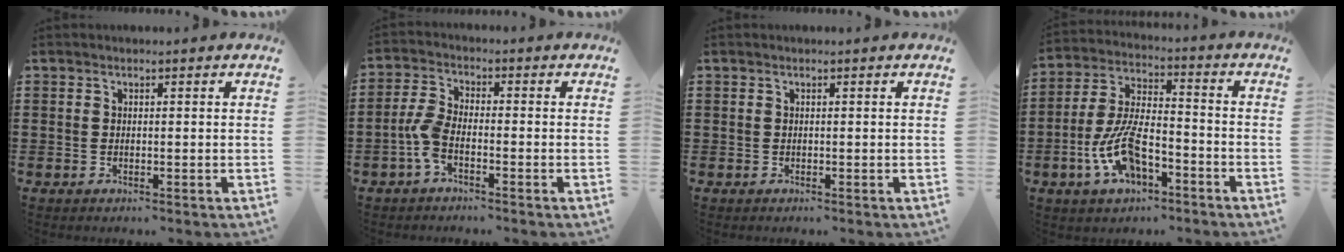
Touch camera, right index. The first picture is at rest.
{"total": 4.7, "force": [-2.0, 1.7, 3.9], "torque": [-0.102, -0.004, -0.045]}
{"total": 0.0}
{"total": 9.8, "force": [-4.1, 4.5, 7.6], "torque": [-0.174, 0.003, -0.077]}